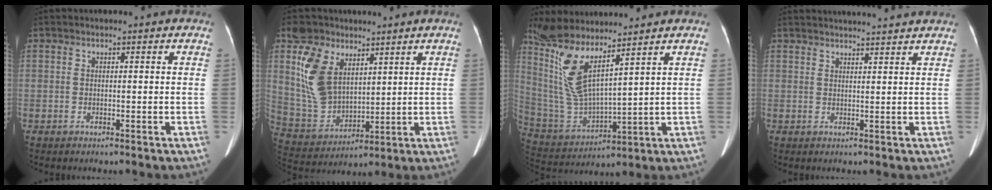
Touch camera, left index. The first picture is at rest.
{"total": 11.7, "force": [5.5, 7.5, 7.1], "torque": [-0.172, 0.010, 0.124]}
{"total": 11.8, "force": [8.0, 1.4, 8.5], "torque": [-0.199, -0.013, 0.169]}
{"total": 10.0, "force": [9.5, -0.4, 2.9], "torque": [-0.038, 0.011, 0.115]}